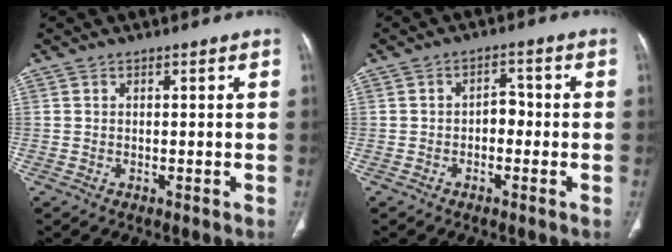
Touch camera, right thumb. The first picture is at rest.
{"total": 3.1, "force": [-0.8, 2.2, 2.1], "torque": [-0.014, 0.017, -0.021]}